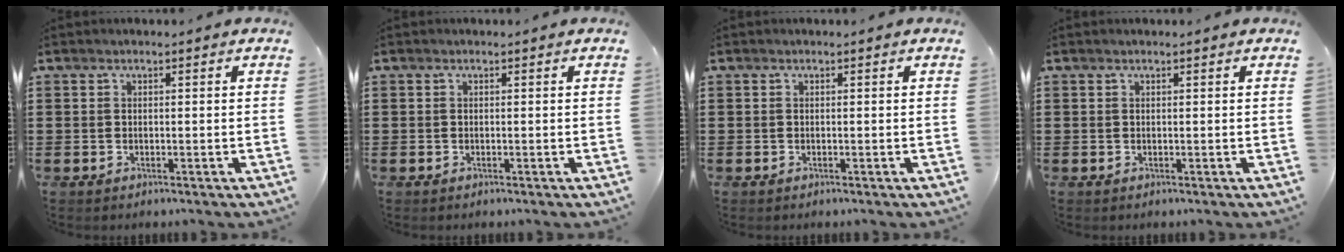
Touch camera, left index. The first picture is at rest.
{"total": 0.0}
{"total": 0.0}
{"total": 0.0}